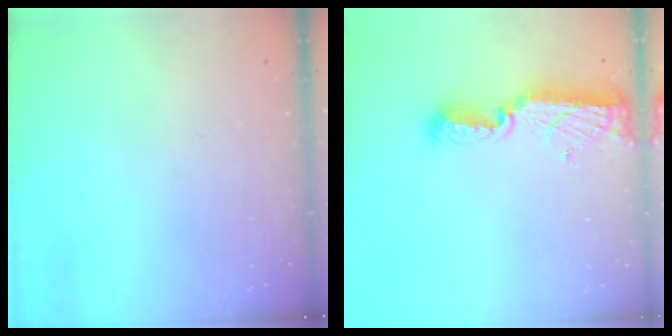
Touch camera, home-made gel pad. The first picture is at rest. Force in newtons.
{"total": 9.9, "press": 9.9, "slide": 0.8}